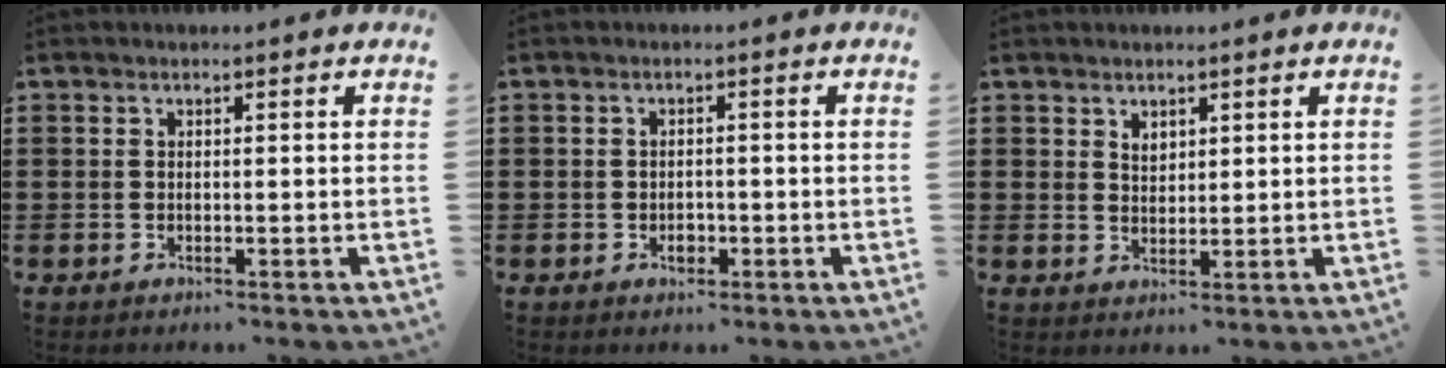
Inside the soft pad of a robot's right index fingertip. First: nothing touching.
{"total": 1.6, "force": [-0.7, 1.1, 0.9], "torque": [-0.018, 0.001, -0.013]}
{"total": 1.7, "force": [1.4, 1.0, 0.5], "torque": [-0.011, 0.003, 0.026]}